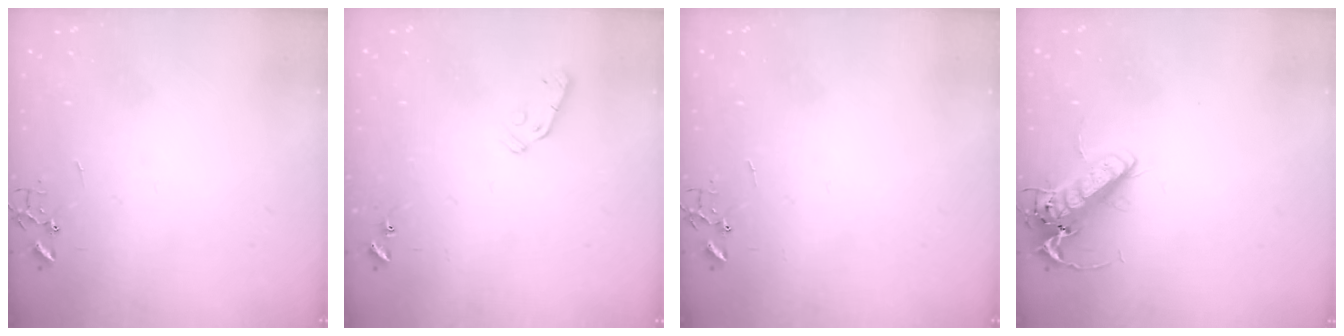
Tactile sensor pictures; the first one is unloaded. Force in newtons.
{"total": 5.9, "press": 5.9, "slide": 0.6}
{"total": 0.0}
{"total": 13.5, "press": 13.2, "slide": 2.7}